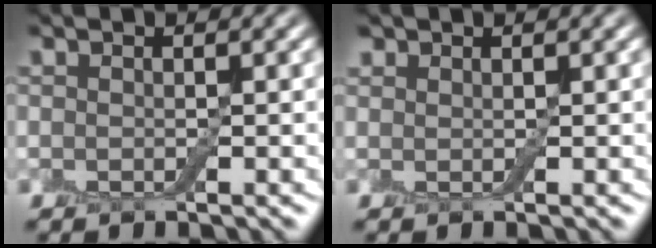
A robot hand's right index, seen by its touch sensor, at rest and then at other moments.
{"total": 0.7, "force": [0.6, 0.4, 0.0], "torque": [0.002, 0.003, 0.012]}